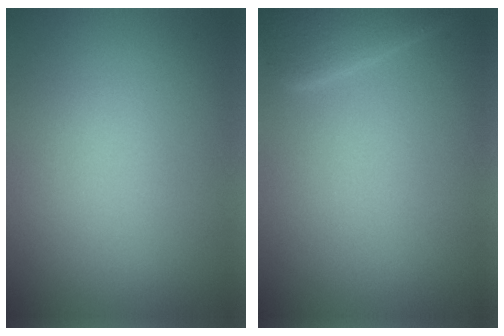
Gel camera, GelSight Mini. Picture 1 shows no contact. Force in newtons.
{"total": 2.8, "press": 2.8, "slide": 0.2}